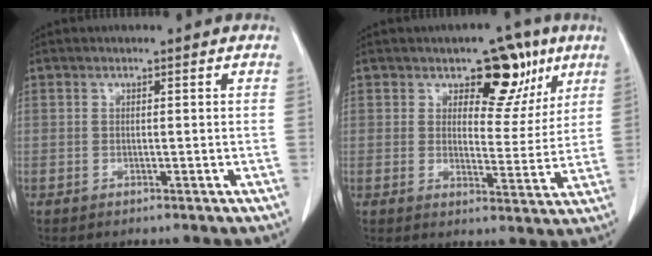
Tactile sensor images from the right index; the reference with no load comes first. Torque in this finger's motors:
{"motor_torque": [0.64, 0.59, 0.06, 0.02]}